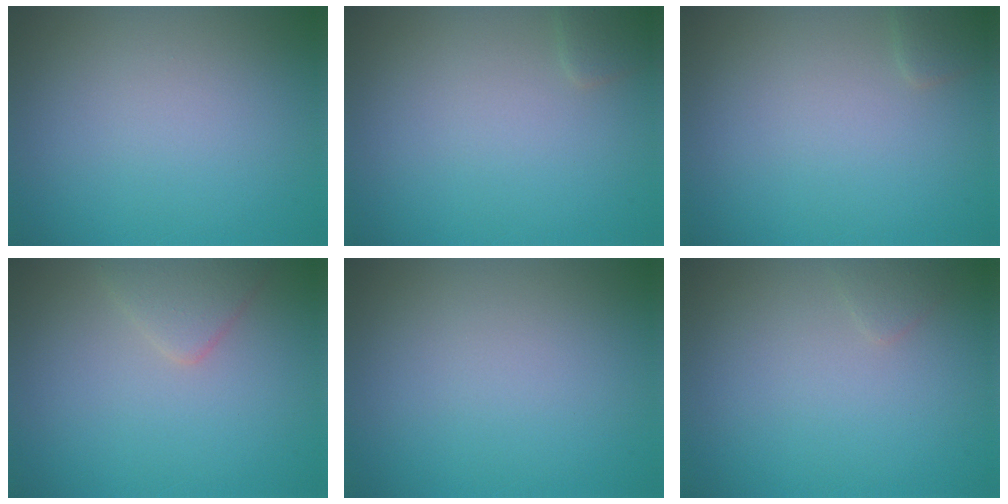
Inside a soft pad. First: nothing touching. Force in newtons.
{"total": 1.0, "press": 1.0, "slide": 0.1}
{"total": 1.0, "press": 1.0, "slide": 0.1}
{"total": 2.2, "press": 2.2, "slide": 0.2}
{"total": 0.0}
{"total": 0.8, "press": 0.7, "slide": 0.1}